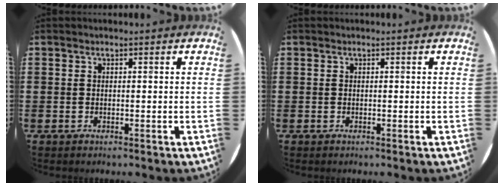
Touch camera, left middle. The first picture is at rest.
{"total": 0.0}